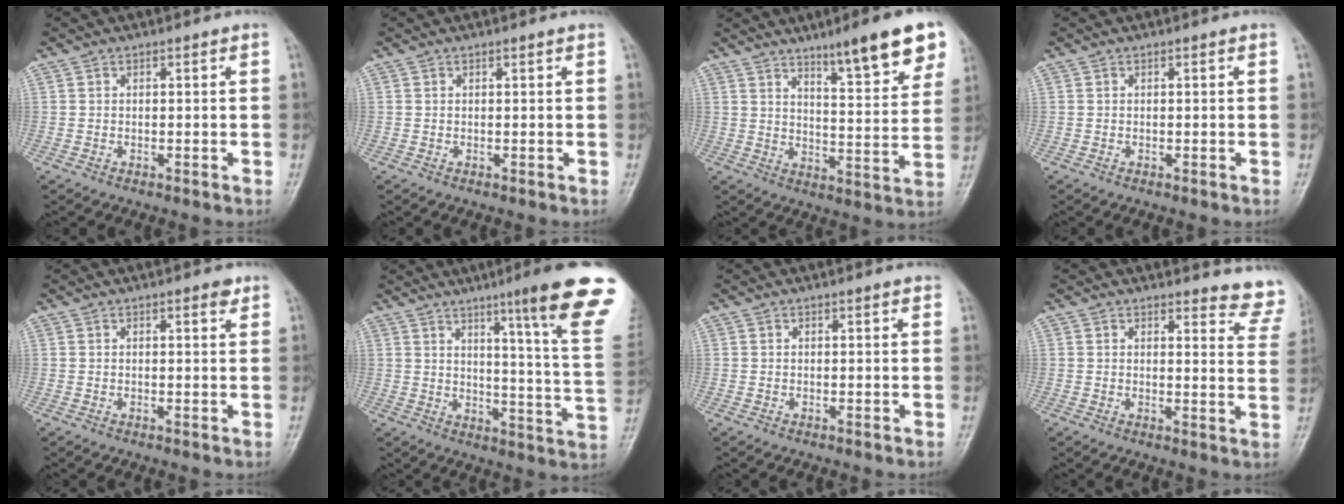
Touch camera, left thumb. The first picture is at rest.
{"total": 0.6, "force": [0.3, 0.0, 0.5], "torque": [-0.009, 0.000, 0.005]}
{"total": 14.8, "force": [9.4, 2.7, 11.2], "torque": [-0.133, -0.046, 0.139]}
{"total": 0.0}
{"total": 1.8, "force": [1.1, 0.6, 1.3], "torque": [-0.015, -0.005, 0.013]}
{"total": 21.8, "force": [13.2, 0.3, 17.3], "torque": [-0.213, -0.074, 0.169]}
{"total": 0.9, "force": [0.6, 0.2, 0.6], "torque": [-0.008, 0.000, 0.005]}
{"total": 9.5, "force": [9.2, 2.1, 1.0], "torque": [0.034, -0.081, 0.069]}